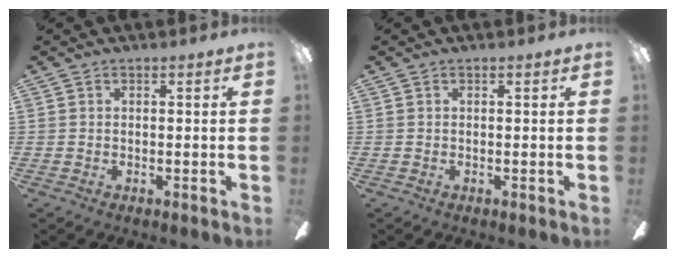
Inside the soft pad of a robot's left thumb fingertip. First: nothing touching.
{"total": 0.0}